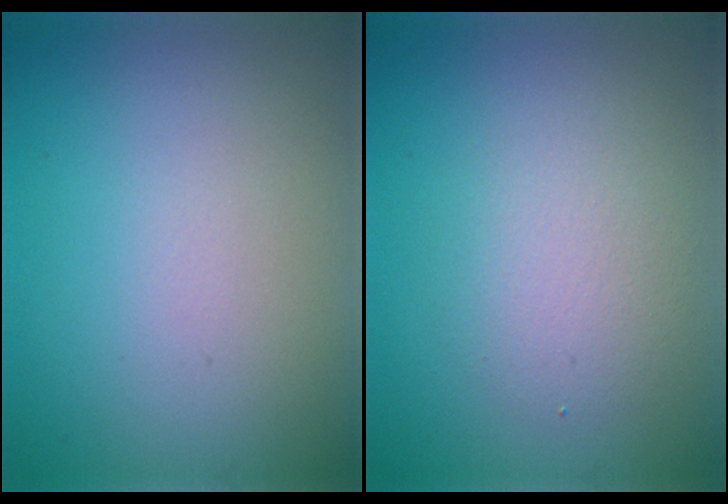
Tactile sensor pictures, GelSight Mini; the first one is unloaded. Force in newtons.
{"total": 2.9, "press": 2.9, "slide": 0.1}